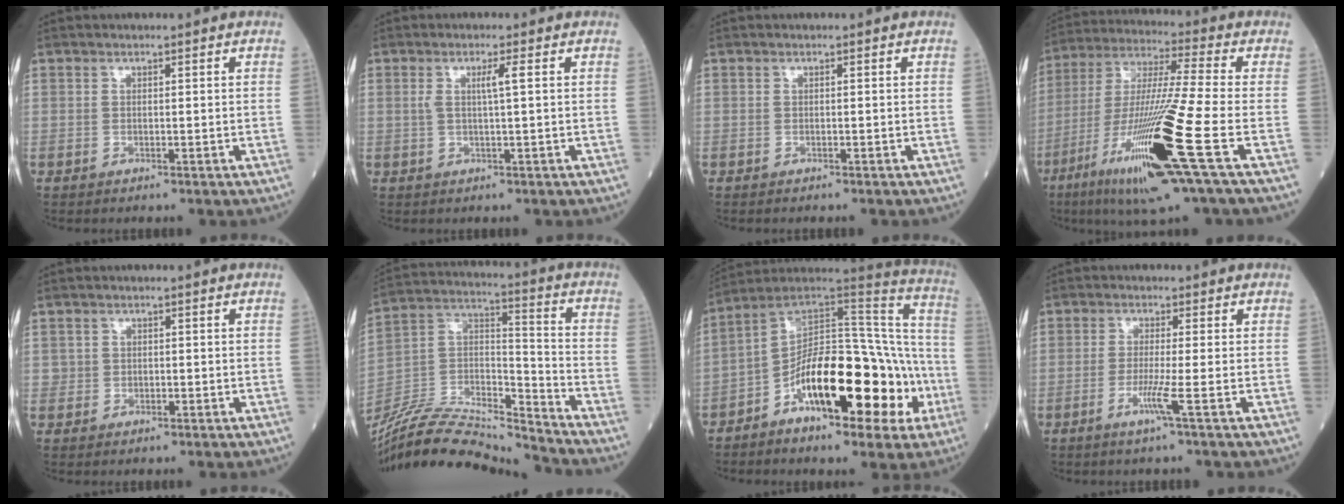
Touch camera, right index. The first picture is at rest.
{"total": 2.2, "force": [0.6, -0.3, 2.1], "torque": [-0.041, 0.002, 0.011]}
{"total": 0.5, "force": [-0.5, 0.0, 0.3], "torque": [-0.001, 0.000, -0.008]}
{"total": 20.1, "force": [-8.0, -0.7, 18.5], "torque": [-0.372, -0.039, -0.150]}
{"total": 1.1, "force": [-0.2, 1.1, 0.2], "torque": [0.002, 0.005, -0.002]}
{"total": 21.2, "force": [-20.1, 1.0, 6.6], "torque": [-0.140, 0.016, -0.354]}
{"total": 24.0, "force": [-8.0, 9.0, 20.8], "torque": [-0.290, 0.038, -0.109]}
{"total": 3.3, "force": [-1.4, -1.1, 2.8], "torque": [-0.065, -0.008, -0.030]}